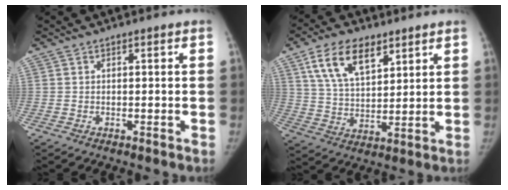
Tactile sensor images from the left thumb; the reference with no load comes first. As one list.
[{"total": 12.6, "force": [6.8, 6.7, 8.2], "torque": [-0.124, -0.024, 0.129]}]